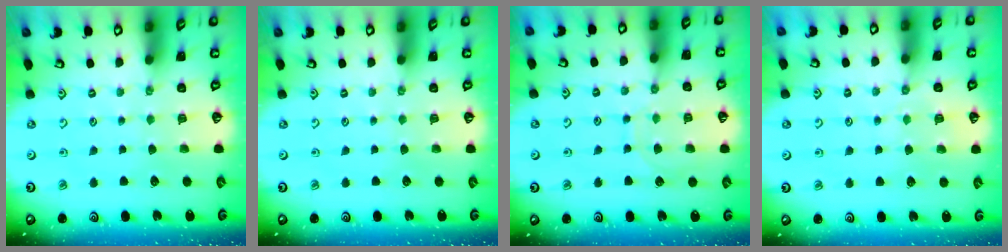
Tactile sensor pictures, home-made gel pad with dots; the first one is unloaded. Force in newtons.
{"total": 0.0}
{"total": 7.3, "press": 7.3, "slide": 0.6}
{"total": 4.5, "press": 4.5, "slide": 0.6}